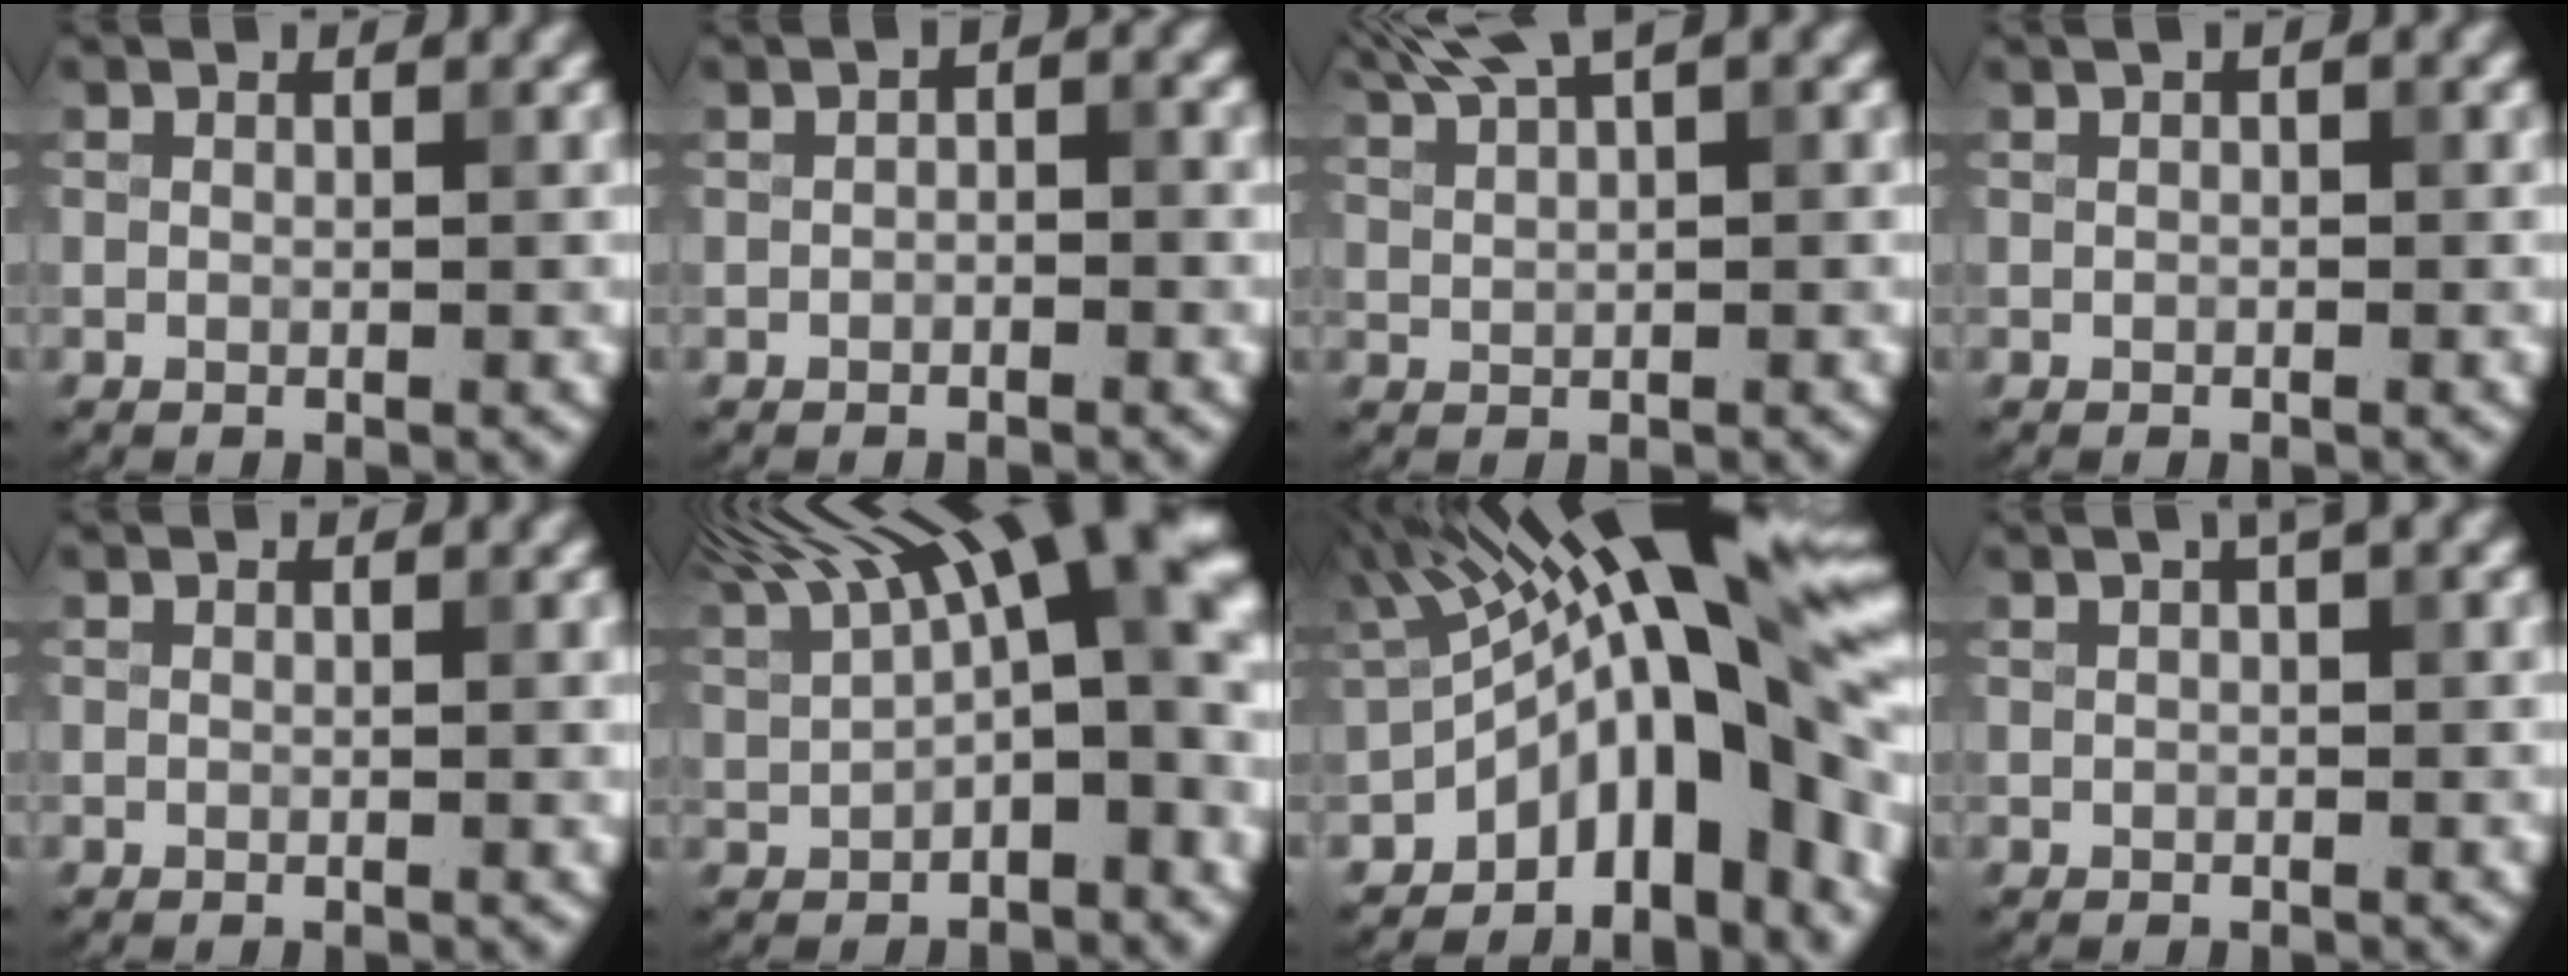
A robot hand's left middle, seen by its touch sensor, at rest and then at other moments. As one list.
[{"total": 1.2, "force": [-0.4, 0.8, 0.8], "torque": [-0.013, 0.002, -0.007]}, {"total": 5.2, "force": [3.9, 1.2, 3.3], "torque": [-0.061, 0.019, 0.056]}, {"total": 0.9, "force": [0.4, 0.4, 0.7], "torque": [-0.013, -0.001, 0.000]}, {"total": 1.0, "force": [0.0, 0.4, 0.9], "torque": [-0.008, 0.002, -0.002]}, {"total": 13.0, "force": [4.7, 5.0, 11.1], "torque": [-0.157, 0.020, 0.073]}, {"total": 14.4, "force": [-0.7, 5.8, 13.1], "torque": [-0.158, 0.027, -0.018]}, {"total": 1.9, "force": [0.8, 0.5, 1.6], "torque": [-0.019, 0.009, 0.004]}]